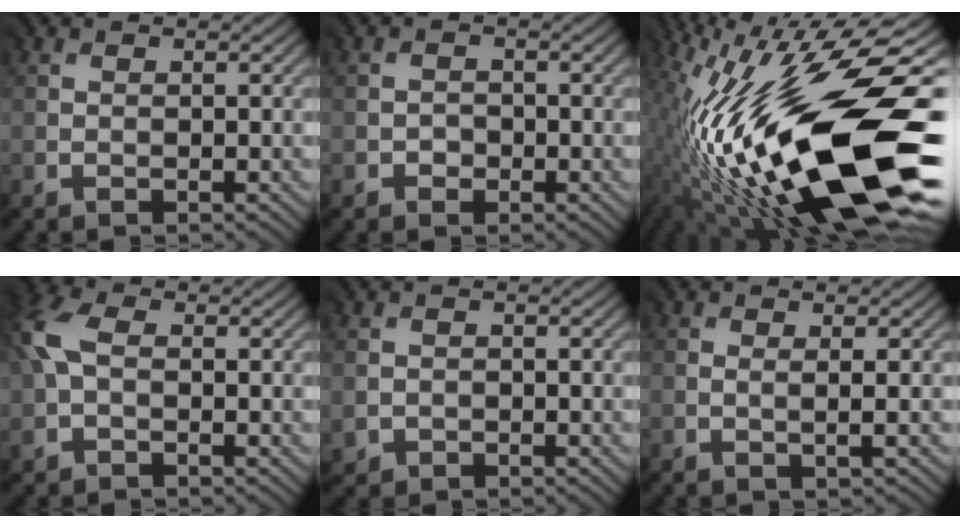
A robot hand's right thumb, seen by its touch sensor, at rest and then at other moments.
{"total": 1.3, "force": [-0.8, 1.1, 0.1], "torque": [0.002, -0.003, -0.013]}
{"total": 21.9, "force": [-2.9, 8.2, 20.1], "torque": [-0.378, -0.015, -0.055]}
{"total": 5.4, "force": [0.5, 3.5, 4.1], "torque": [-0.124, 0.014, 0.000]}
{"total": 1.4, "force": [-0.1, 1.3, 0.3], "torque": [-0.014, -0.003, 0.003]}
{"total": 0.9, "force": [0.1, 0.1, 0.9], "torque": [-0.017, 0.002, -0.003]}